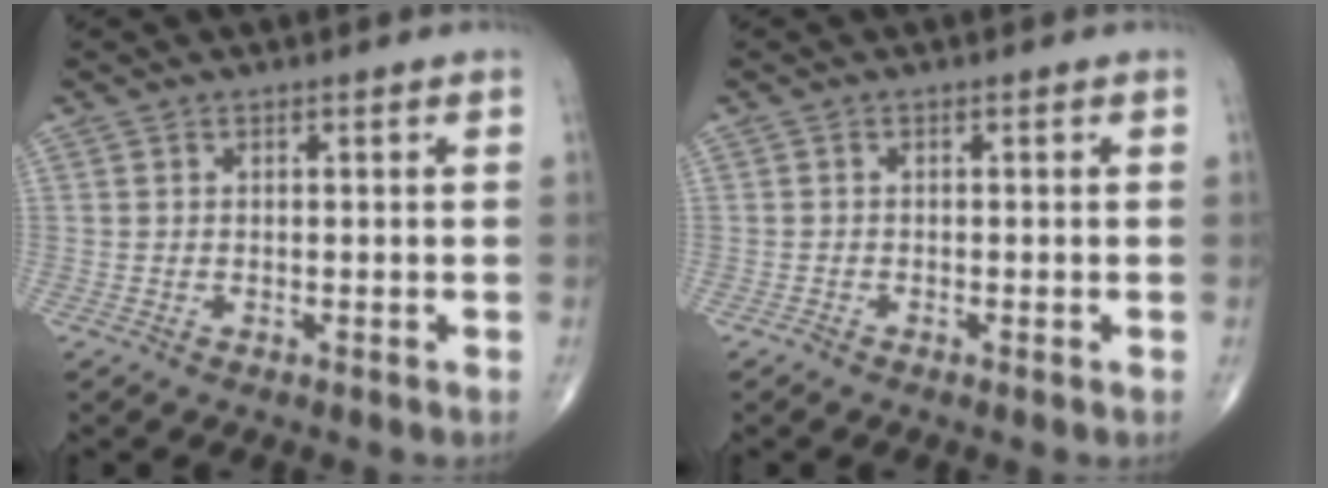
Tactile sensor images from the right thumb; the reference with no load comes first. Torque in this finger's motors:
{"motor_torque": [0.11, 0.01, -0.19, -0.55, 0.02]}